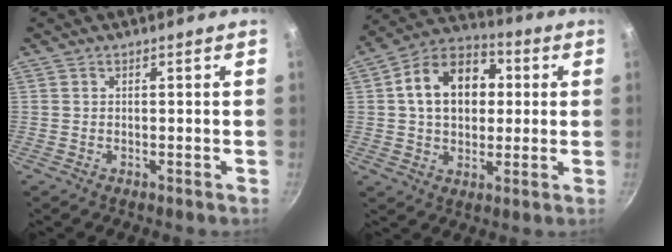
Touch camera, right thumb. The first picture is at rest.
{"total": 15.6, "force": [2.5, 11.3, 10.5], "torque": [-0.138, 0.026, 0.025]}